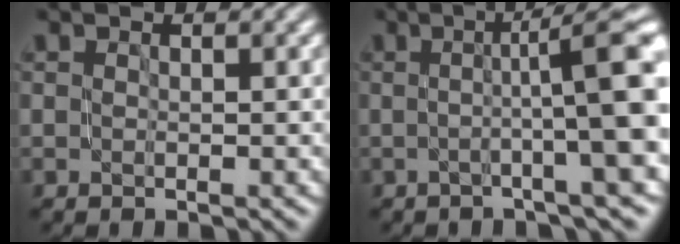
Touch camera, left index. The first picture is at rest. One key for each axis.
{"total": 9.7, "fx": 0.0, "fy": 1.5, "fz": 9.6, "tx": -0.110, "ty": 0.015, "tz": -0.004}